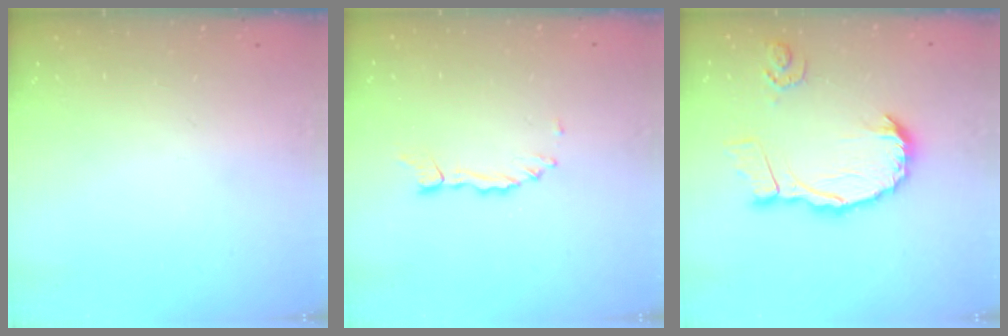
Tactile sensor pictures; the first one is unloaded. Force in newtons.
{"total": 0.9, "press": 0.9, "slide": 0.1}
{"total": 12.1, "press": 12.0, "slide": 1.4}